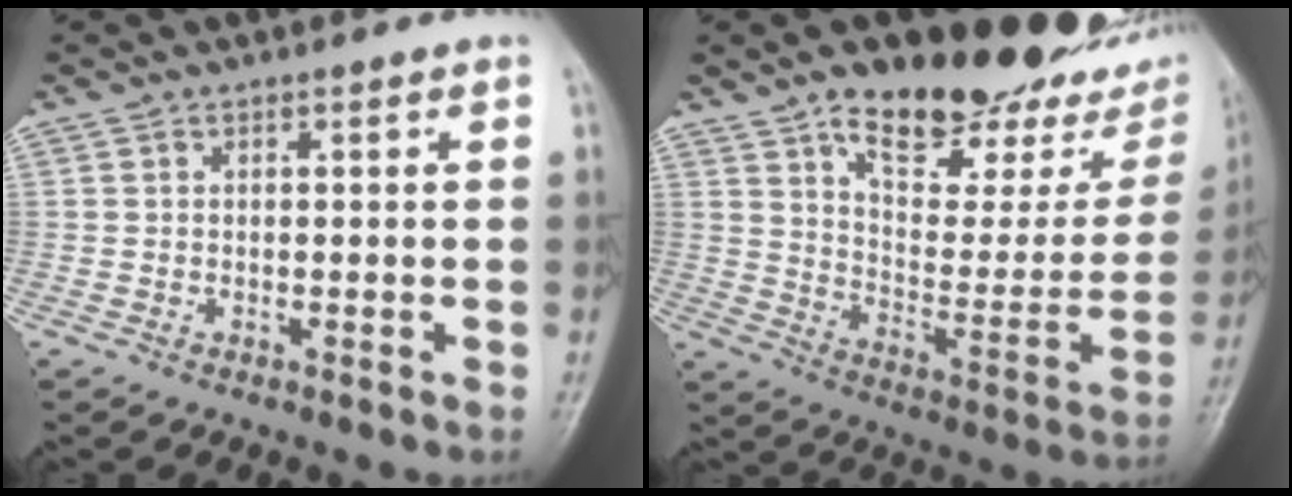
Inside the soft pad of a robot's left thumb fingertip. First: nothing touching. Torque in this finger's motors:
{"motor_torque": [0.17, 0.17, 1.39, -1.38, 0.04]}